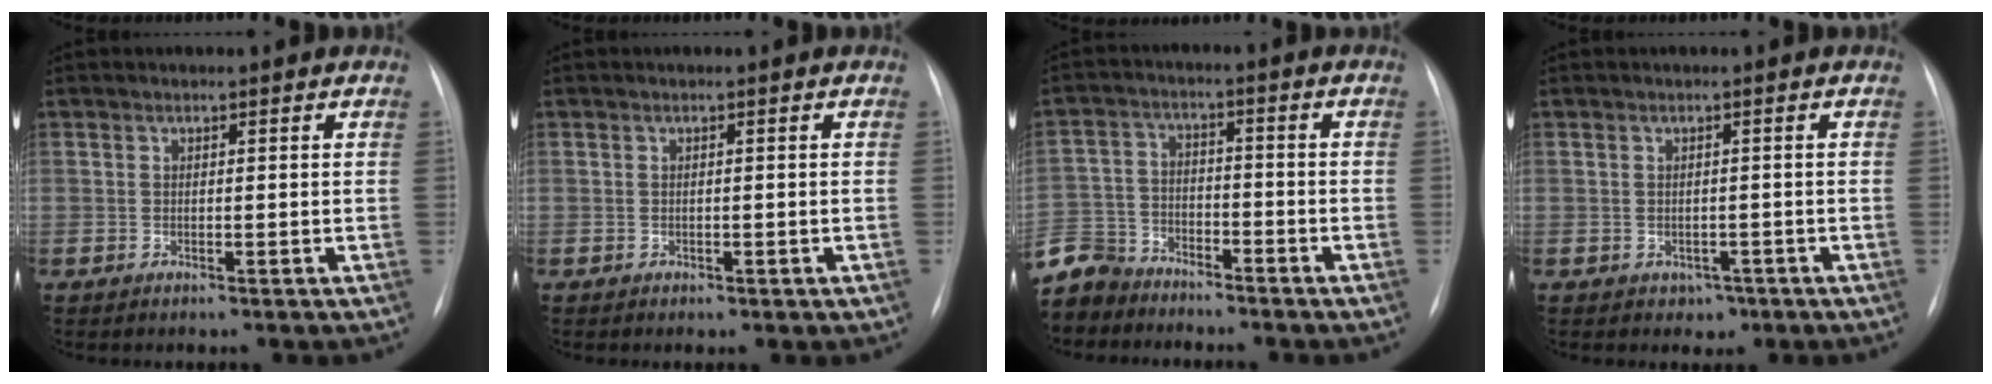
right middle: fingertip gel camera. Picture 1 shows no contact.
{"total": 0.6, "force": [-0.3, 0.4, 0.4], "torque": [-0.004, 0.001, -0.002]}
{"total": 12.2, "force": [-10.5, 5.8, 2.0], "torque": [-0.070, 0.009, -0.199]}
{"total": 1.8, "force": [-0.9, 1.5, 0.6], "torque": [-0.004, 0.004, -0.006]}